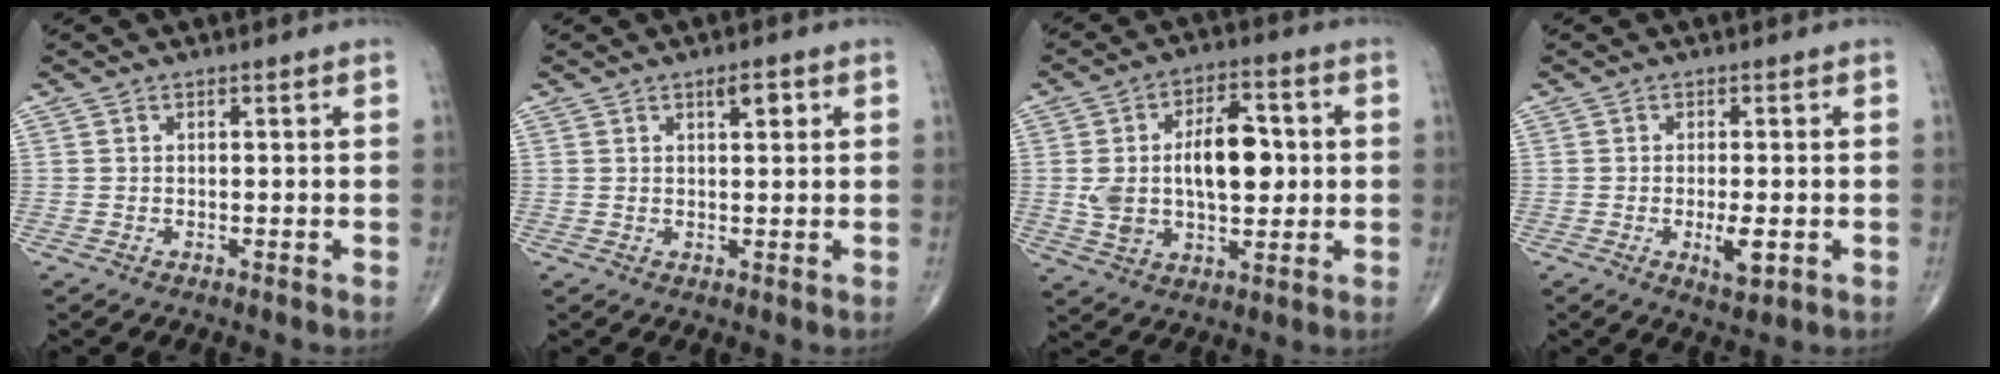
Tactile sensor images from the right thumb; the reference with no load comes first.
{"total": 2.6, "force": [1.3, 1.0, 2.0], "torque": [-0.022, -0.003, 0.019]}
{"total": 14.9, "force": [1.1, 8.3, 12.3], "torque": [-0.188, 0.017, 0.025]}
{"total": 4.3, "force": [-1.1, 1.5, 3.9], "torque": [-0.060, -0.007, -0.015]}